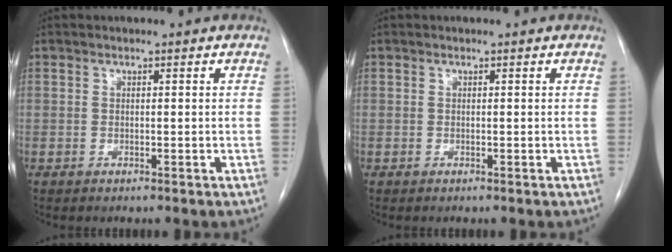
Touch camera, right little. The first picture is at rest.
{"total": 0.0}